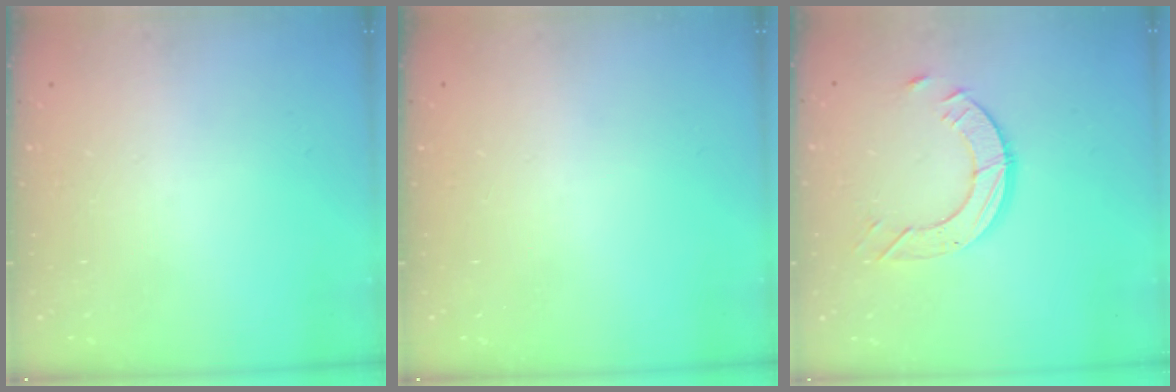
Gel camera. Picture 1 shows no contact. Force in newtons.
{"total": 0.0}
{"total": 8.4, "press": 8.4, "slide": 0.5}